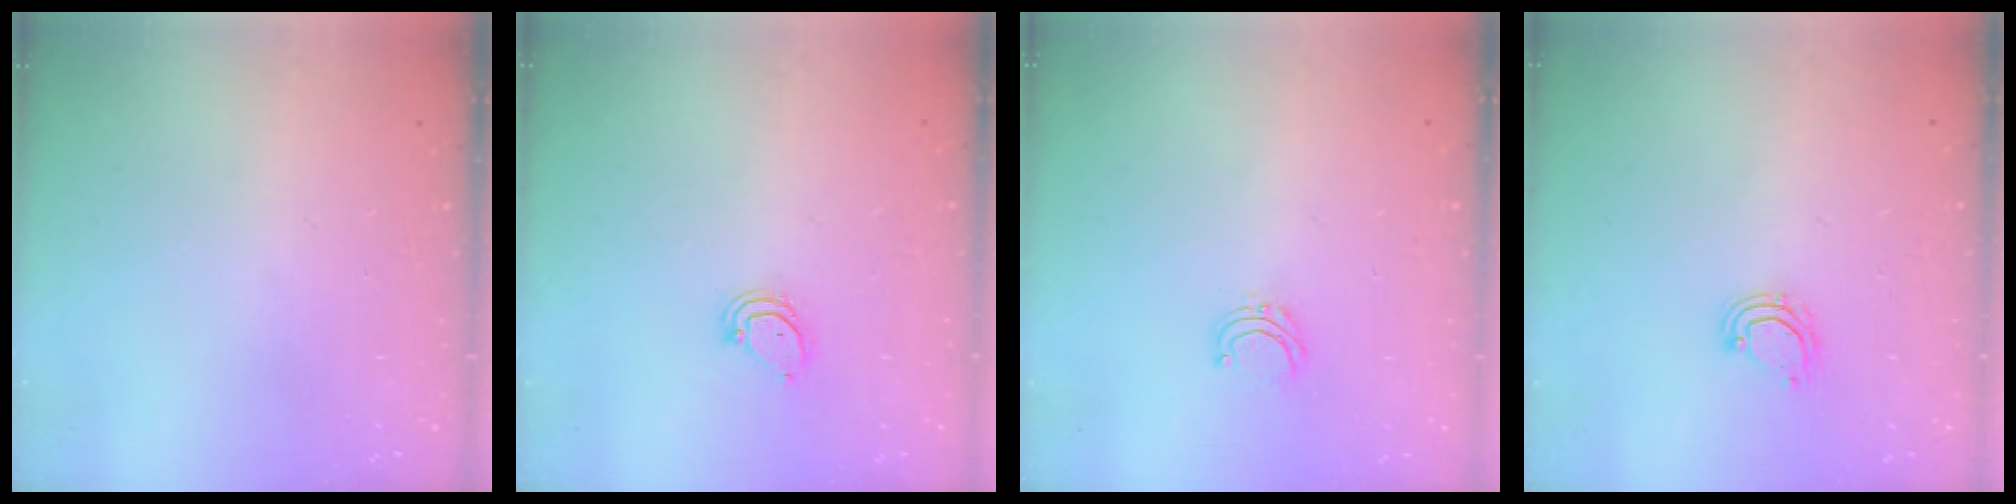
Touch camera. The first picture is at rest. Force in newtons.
{"total": 3.3, "press": 3.3, "slide": 0.4}
{"total": 3.7, "press": 3.7, "slide": 0.3}
{"total": 5.4, "press": 5.4, "slide": 0.3}